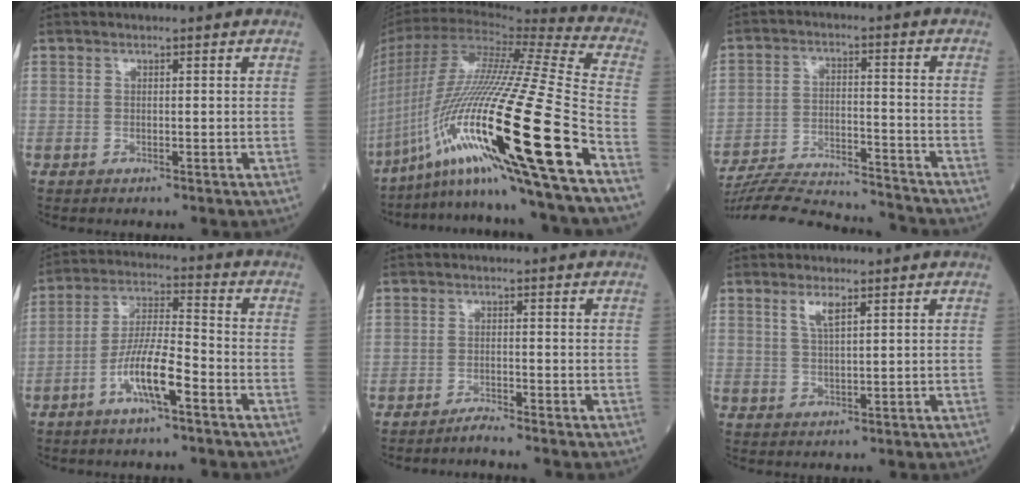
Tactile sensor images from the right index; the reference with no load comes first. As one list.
[{"total": 33.6, "force": [-14.9, 0.3, 30.2], "torque": [-0.561, -0.058, -0.272]}, {"total": 18.0, "force": [-17.4, 1.1, 4.6], "torque": [-0.098, -0.005, -0.267]}, {"total": 9.0, "force": [-4.3, 1.3, 7.8], "torque": [-0.156, 0.003, -0.082]}, {"total": 2.0, "force": [-1.9, -0.7, 0.3], "torque": [-0.008, -0.004, -0.037]}, {"total": 3.0, "force": [1.7, 0.5, 2.4], "torque": [-0.051, 0.000, 0.034]}]